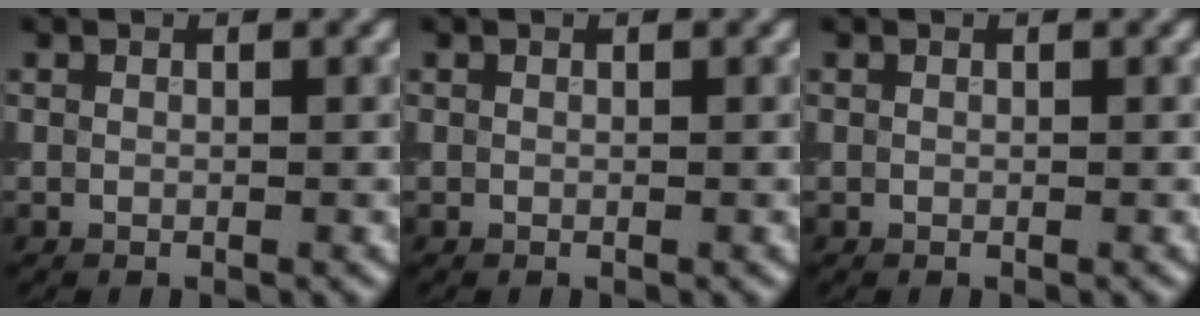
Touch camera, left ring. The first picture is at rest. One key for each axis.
{"total": 0.0}
{"total": 0.0}